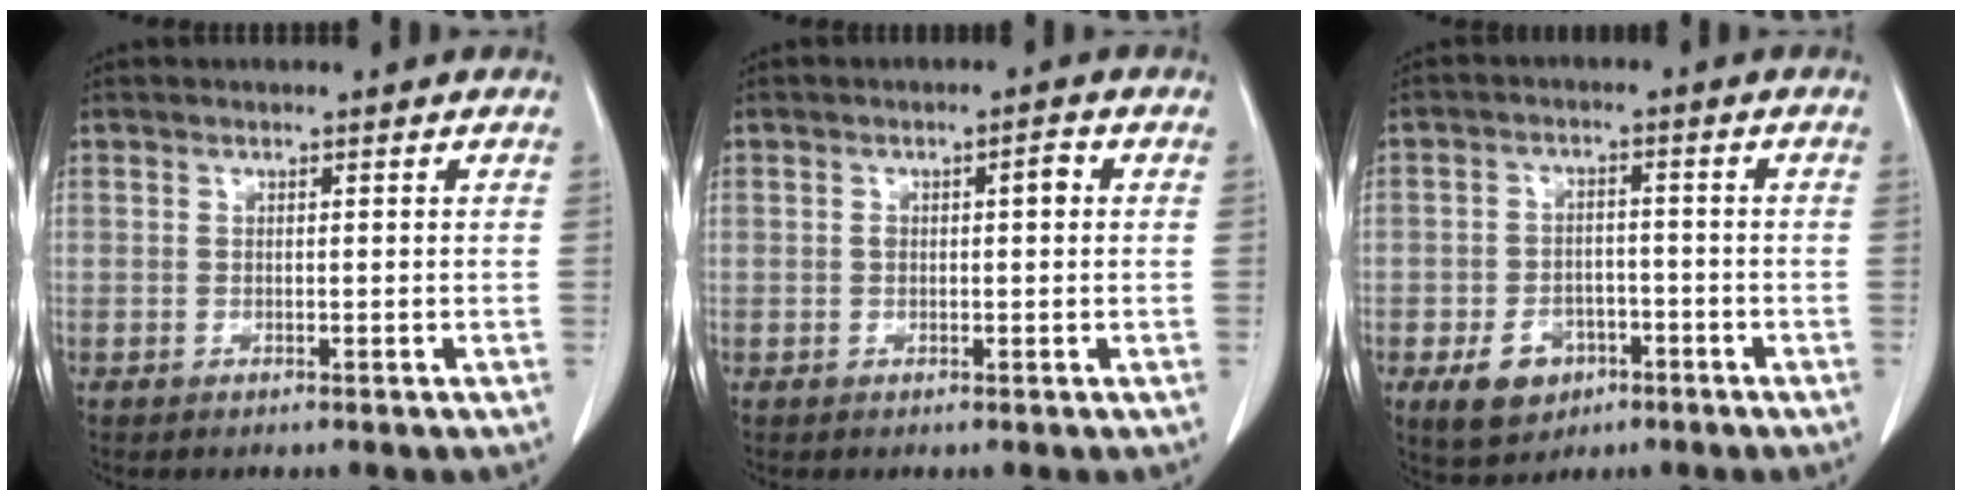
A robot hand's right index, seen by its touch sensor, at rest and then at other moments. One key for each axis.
{"total": 2.5, "fx": 0.4, "fy": 1.0, "fz": 2.2, "tx": -0.038, "ty": 0.014, "tz": 0.006}
{"total": 6.7, "fx": -3.3, "fy": 5.0, "fz": 3.1, "tx": -0.057, "ty": 0.005, "tz": -0.044}